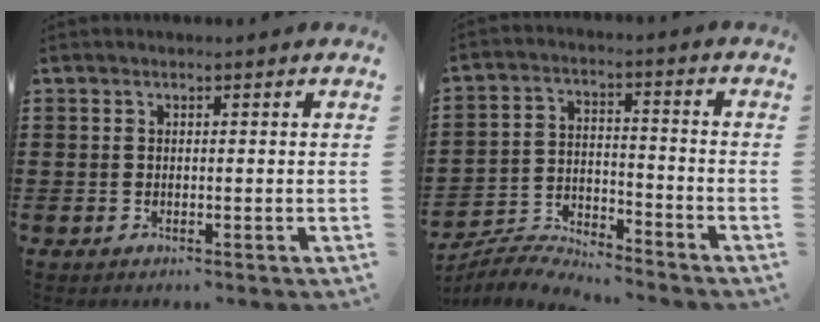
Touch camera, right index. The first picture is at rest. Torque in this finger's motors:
{"motor_torque": [0.00, 2.14, -0.61, -0.21]}